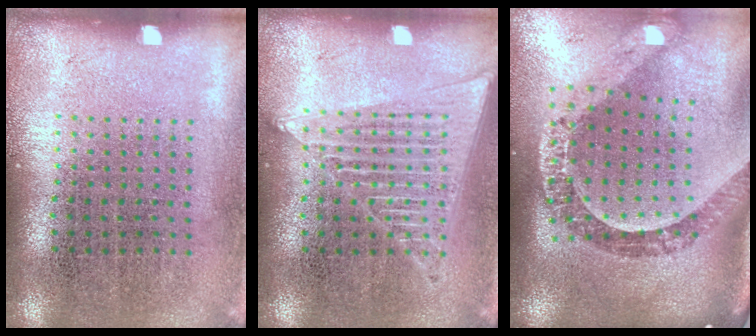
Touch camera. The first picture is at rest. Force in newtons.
{"total": 1.5, "press": 1.5, "slide": 0.1}
{"total": 2.5, "press": 2.1, "slide": 1.3}